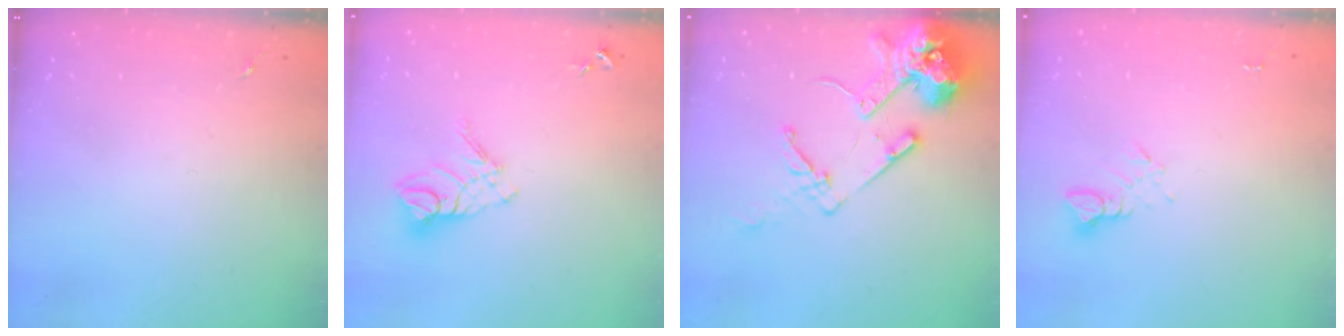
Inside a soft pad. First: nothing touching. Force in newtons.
{"total": 10.9, "press": 10.8, "slide": 0.9}
{"total": 15.8, "press": 15.6, "slide": 2.0}
{"total": 3.9, "press": 3.9, "slide": 0.3}